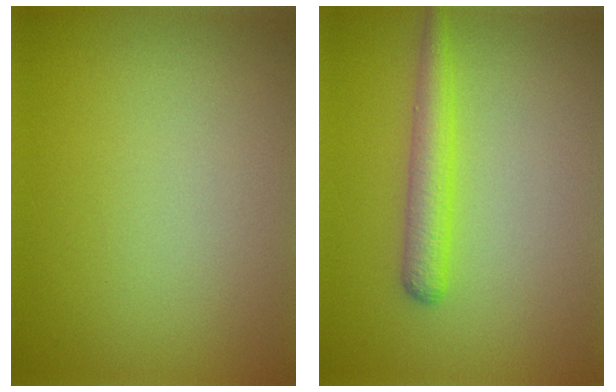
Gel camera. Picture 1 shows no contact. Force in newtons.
{"total": 2.9, "press": 2.9, "slide": 0.1}